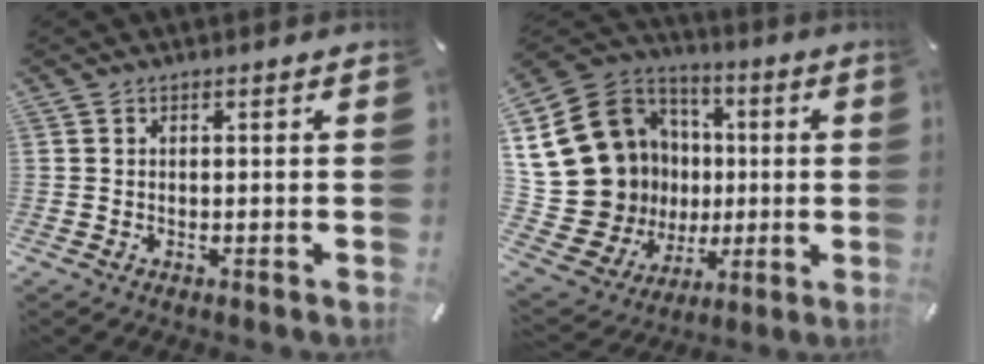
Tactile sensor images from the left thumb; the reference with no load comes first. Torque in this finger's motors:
{"motor_torque": [2.52, 2.49, 1.39, -1.02, 0.42]}